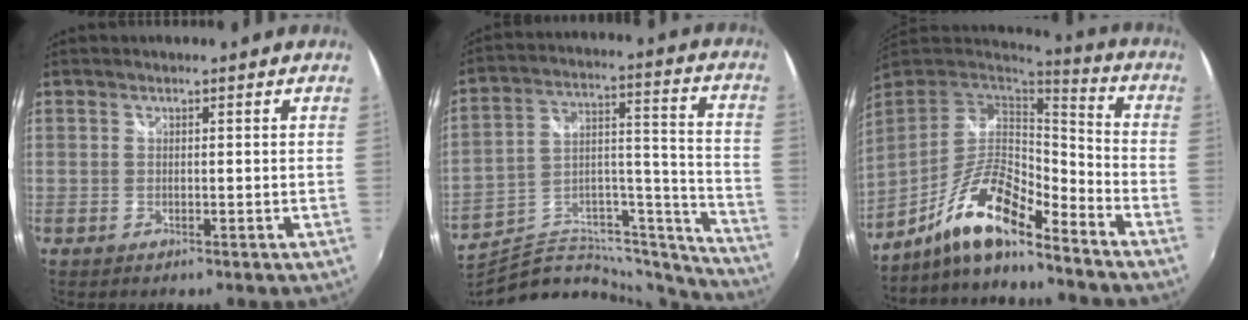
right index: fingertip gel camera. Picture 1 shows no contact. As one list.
[{"total": 25.0, "force": [-20.8, 10.0, 9.5], "torque": [-0.127, 0.068, -0.298]}, {"total": 14.0, "force": [-9.9, 2.8, 9.5], "torque": [-0.191, -0.006, -0.191]}]